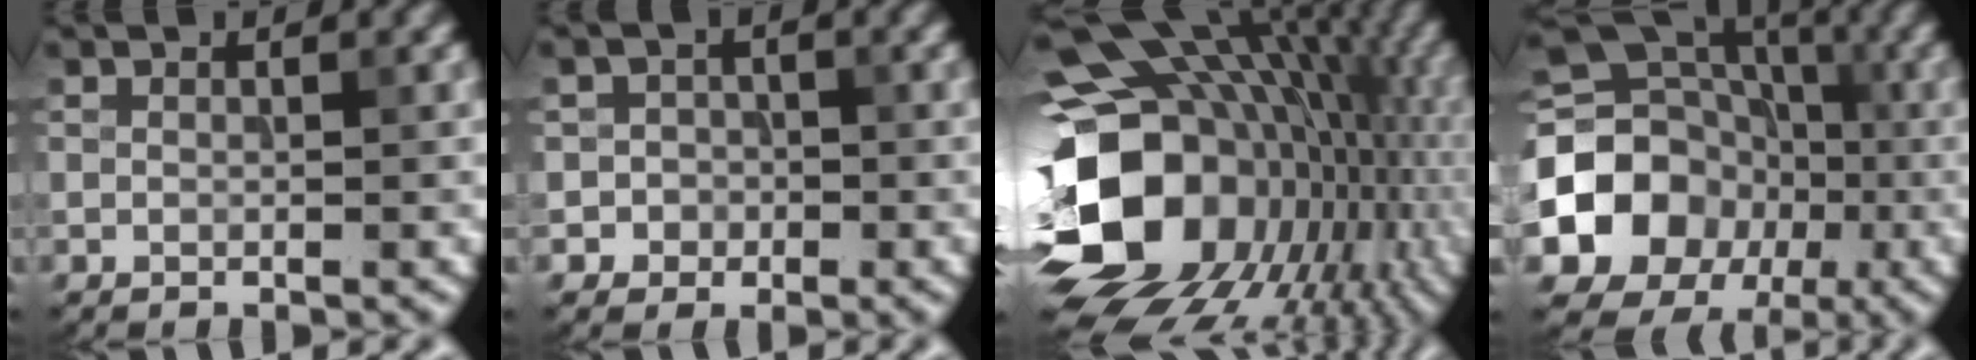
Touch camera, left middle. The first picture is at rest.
{"total": 2.2, "force": [-0.7, 2.1, 0.1], "torque": [0.025, 0.005, -0.018]}
{"total": 20.6, "force": [-2.4, 15.9, 13.0], "torque": [-0.242, -0.009, -0.018]}
{"total": 11.4, "force": [-2.5, 9.8, 5.2], "torque": [-0.111, -0.013, -0.050]}